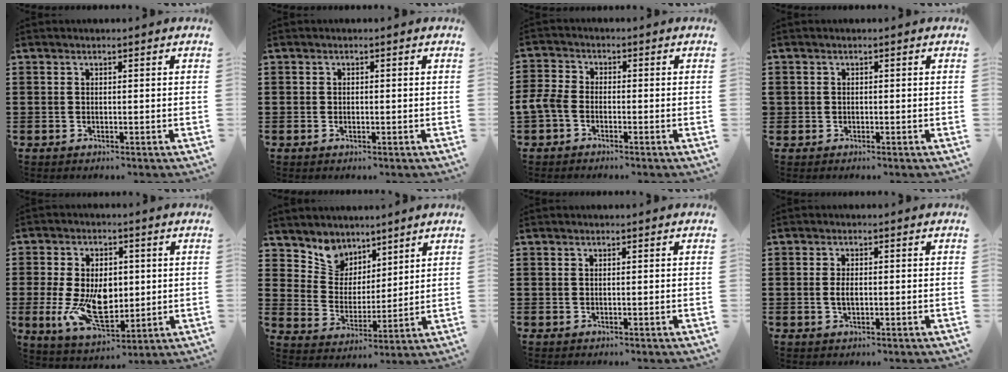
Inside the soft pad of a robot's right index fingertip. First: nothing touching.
{"total": 0.5, "force": [-0.1, 0.4, 0.3], "torque": [-0.009, 0.000, -0.001]}
{"total": 3.3, "force": [-2.0, 1.9, 1.9], "torque": [-0.065, -0.004, -0.047]}
{"total": 0.7, "force": [0.0, 0.7, 0.1], "torque": [-0.003, 0.004, -0.003]}
{"total": 11.4, "force": [-0.3, 6.9, 9.0], "torque": [-0.171, -0.004, -0.004]}
{"total": 6.2, "force": [4.9, 3.8, -0.4], "torque": [-0.036, -0.031, 0.091]}
{"total": 0.0}
{"total": 2.1, "force": [-0.1, 0.9, 1.8], "torque": [-0.044, 0.000, -0.006]}